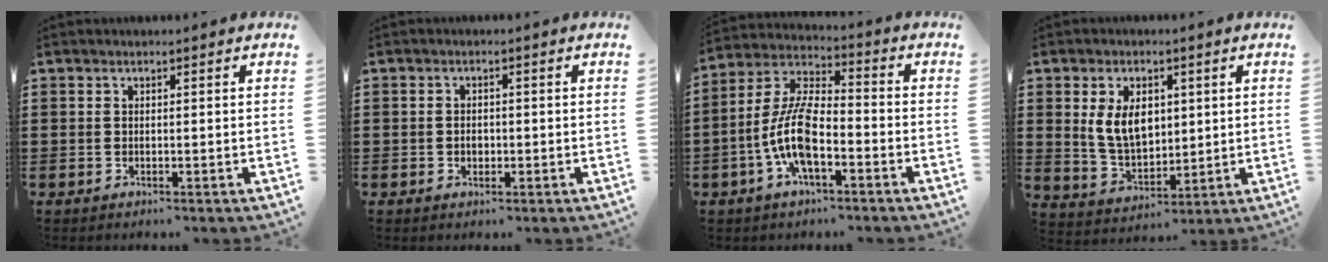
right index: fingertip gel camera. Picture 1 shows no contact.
{"total": 1.6, "force": [-0.3, 1.1, 1.1], "torque": [-0.022, 0.004, -0.007]}
{"total": 10.0, "force": [-3.5, 3.8, 8.6], "torque": [-0.207, -0.007, -0.072]}
{"total": 7.5, "force": [1.7, 4.9, 5.5], "torque": [-0.126, 0.006, 0.026]}